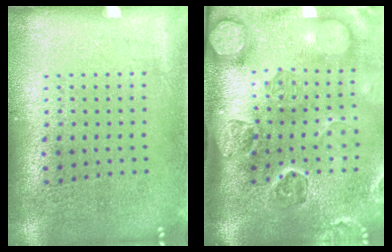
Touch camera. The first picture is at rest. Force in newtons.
{"total": 4.7, "press": 3.4, "slide": 3.2}